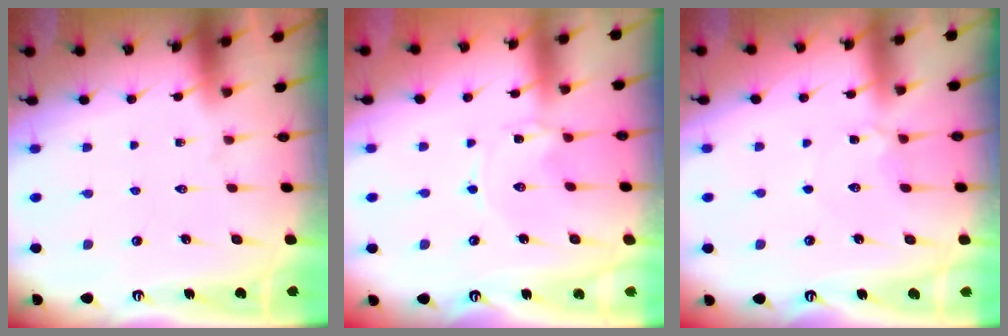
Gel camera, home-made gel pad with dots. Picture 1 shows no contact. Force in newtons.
{"total": 1.1, "press": 1.1, "slide": 0.2}
{"total": 3.5, "press": 3.4, "slide": 0.3}